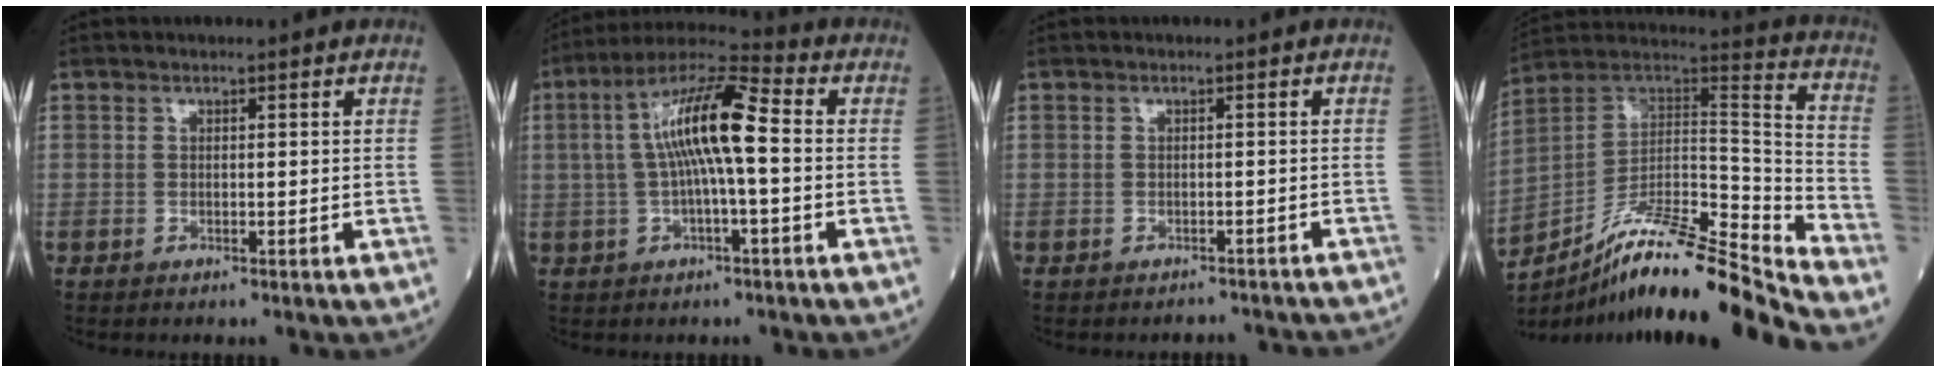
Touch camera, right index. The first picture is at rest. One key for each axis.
{"total": 11.8, "fx": 0.6, "fy": 1.6, "fz": 11.7, "tx": -0.223, "ty": 0.031, "tz": 0.005}
{"total": 4.5, "fx": -4.3, "fy": 1.2, "fz": 0.5, "tx": -0.003, "ty": -0.005, "tz": -0.043}
{"total": 21.9, "fx": -18.2, "fy": -0.3, "fz": 12.1, "tx": -0.199, "ty": 0.020, "tz": -0.319}